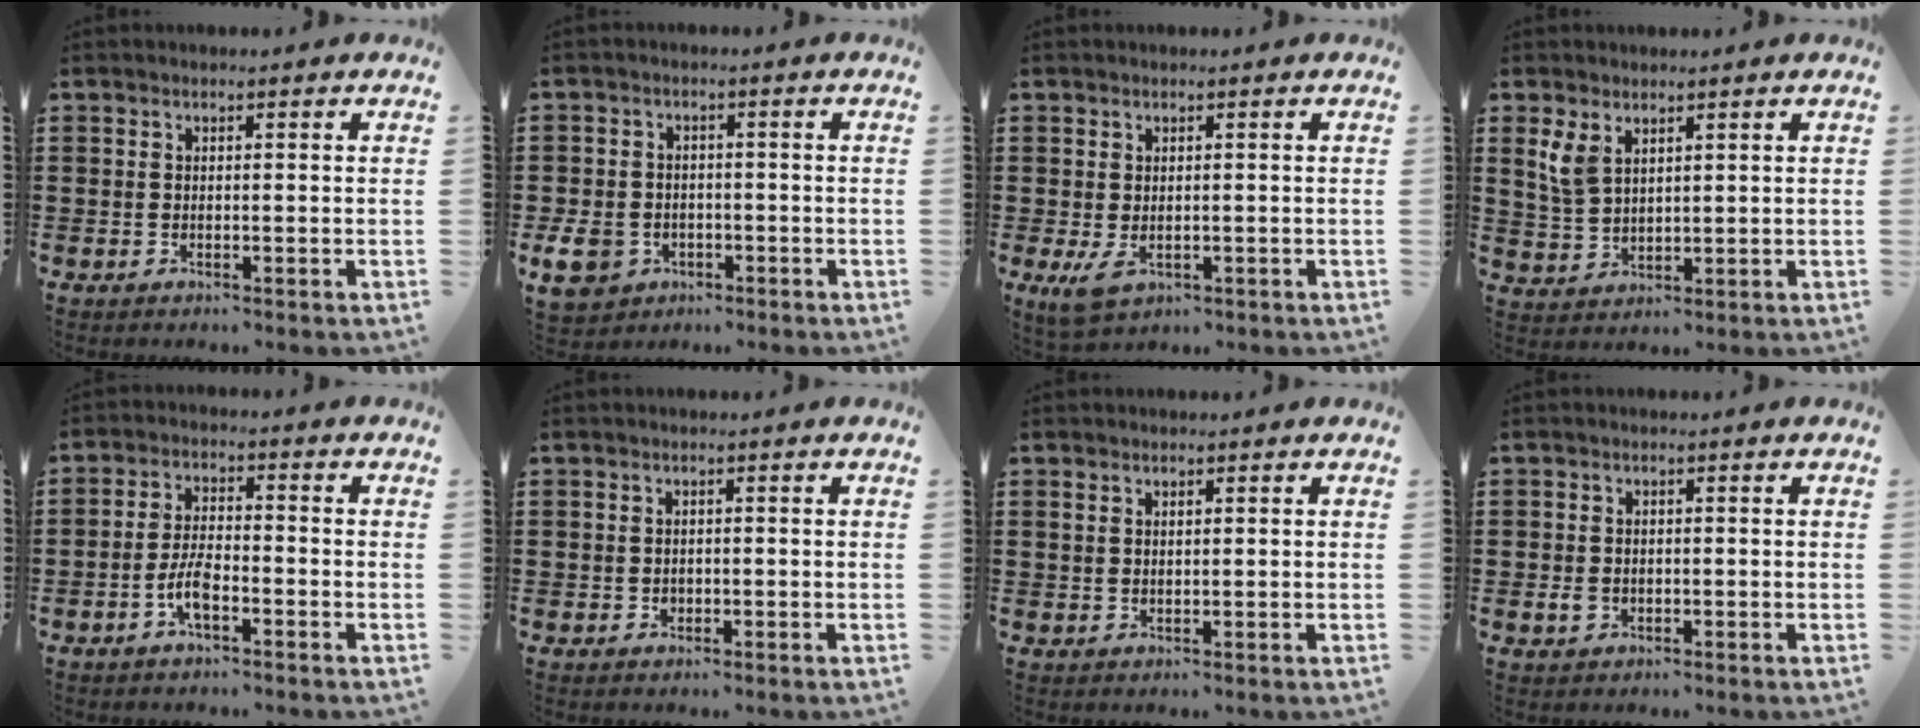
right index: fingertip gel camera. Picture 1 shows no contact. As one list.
[{"total": 5.3, "force": [-2.5, 4.1, 2.2], "torque": [-0.078, 0.001, -0.055]}, {"total": 2.6, "force": [-0.8, 1.2, 2.1], "torque": [-0.053, -0.007, -0.016]}, {"total": 4.3, "force": [2.4, 2.5, 2.5], "torque": [-0.066, 0.005, 0.043]}, {"total": 5.0, "force": [-2.4, 1.7, 4.0], "torque": [-0.095, 0.001, -0.052]}, {"total": 0.9, "force": [-0.1, 0.9, 0.3], "torque": [-0.008, 0.006, -0.002]}, {"total": 0.6, "force": [0.4, 0.3, 0.4], "torque": [-0.010, 0.001, 0.007]}, {"total": 1.8, "force": [-0.6, 1.4, 1.0], "torque": [-0.021, 0.001, -0.011]}]